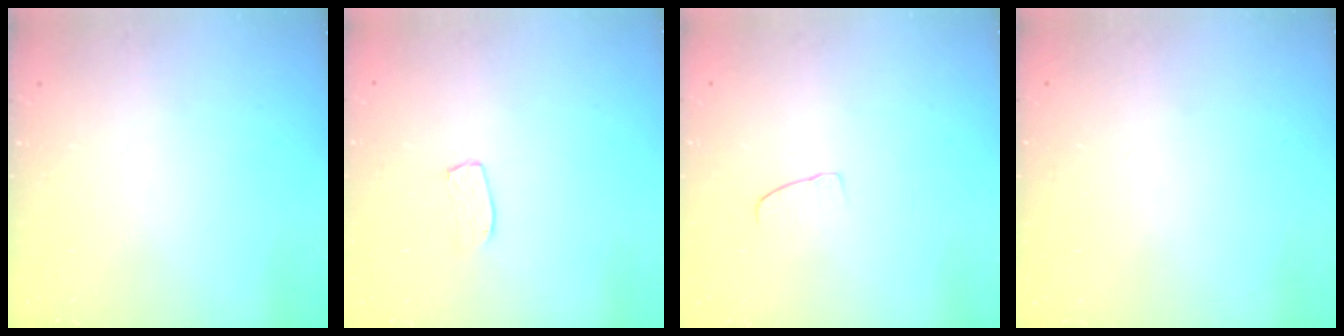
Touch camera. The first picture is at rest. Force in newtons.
{"total": 4.5, "press": 4.5, "slide": 0.2}
{"total": 3.2, "press": 3.1, "slide": 0.3}
{"total": 0.0}